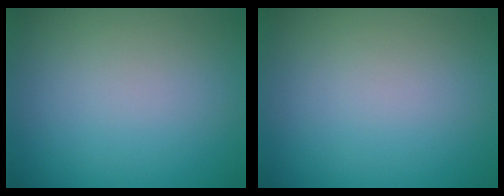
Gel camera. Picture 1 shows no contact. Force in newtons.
{"total": 0.0}